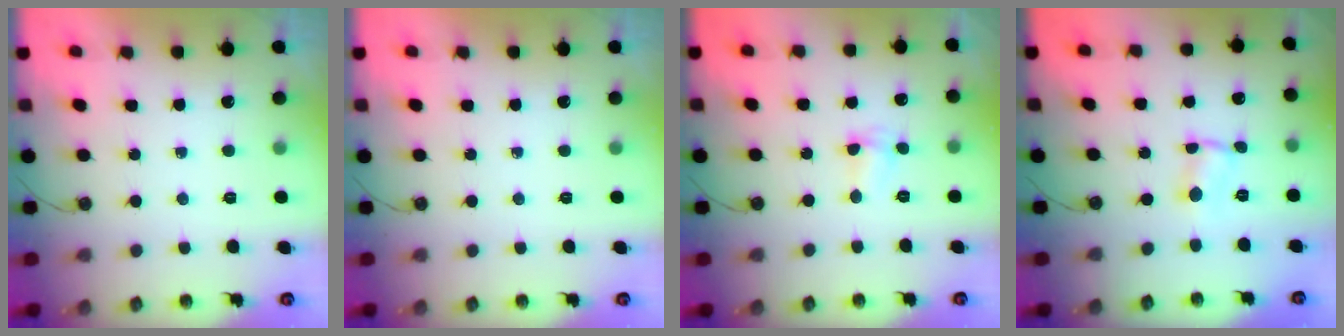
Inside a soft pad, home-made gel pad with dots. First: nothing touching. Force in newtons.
{"total": 0.0}
{"total": 1.9, "press": 1.8, "slide": 0.5}
{"total": 1.0, "press": 1.0, "slide": 0.2}